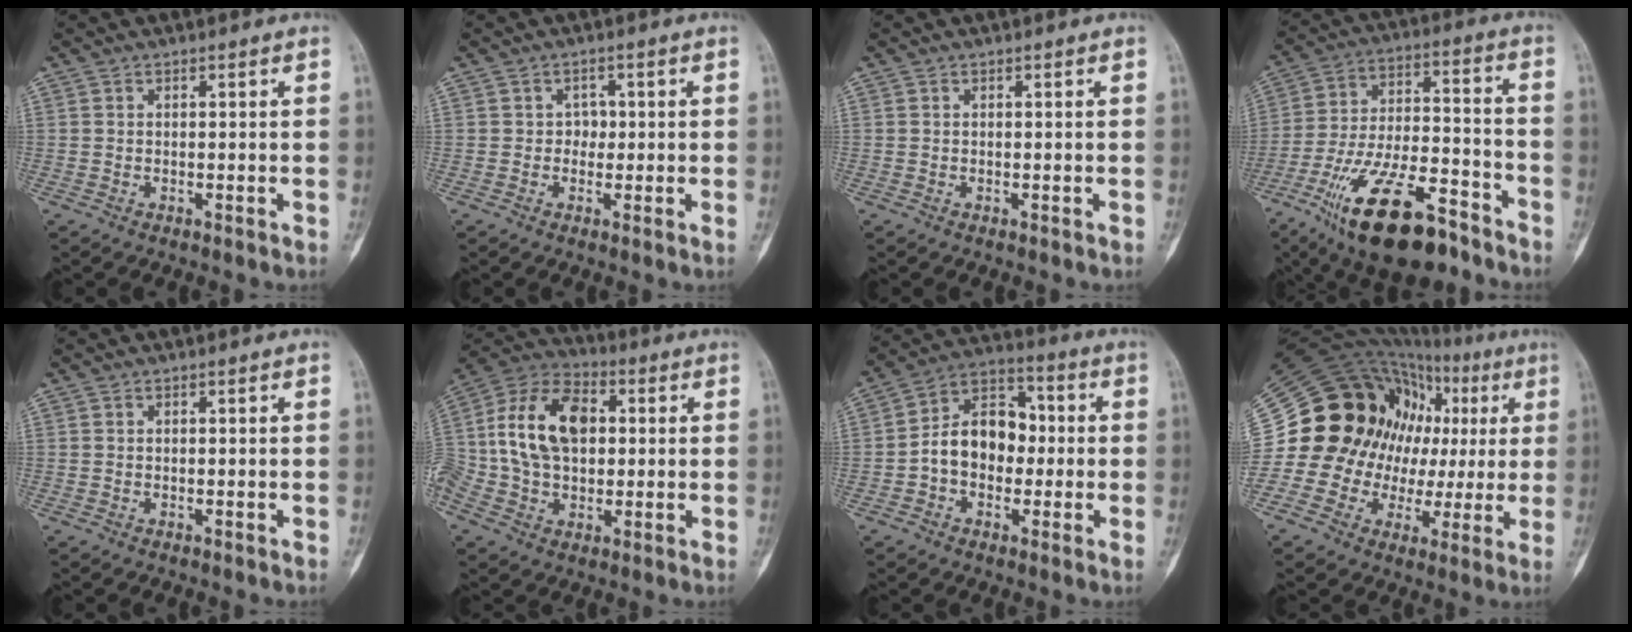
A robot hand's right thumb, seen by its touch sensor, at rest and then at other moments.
{"total": 2.0, "force": [0.0, 1.7, 1.0], "torque": [0.002, 0.006, -0.007]}
{"total": 0.0}
{"total": 21.6, "force": [-13.6, 8.2, 14.7], "torque": [-0.275, 0.066, -0.234]}
{"total": 0.0}
{"total": 20.3, "force": [2.2, 13.8, 14.8], "torque": [-0.295, 0.024, 0.036]}
{"total": 12.0, "force": [-0.9, 8.7, 8.3], "torque": [-0.110, 0.040, -0.028]}
{"total": 27.9, "force": [3.3, 21.6, 17.3], "torque": [-0.246, 0.080, 0.064]}